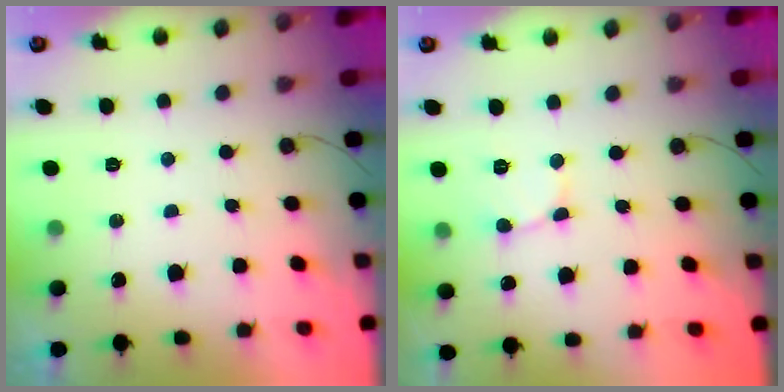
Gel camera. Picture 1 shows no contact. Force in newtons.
{"total": 2.3, "press": 2.3, "slide": 0.2}